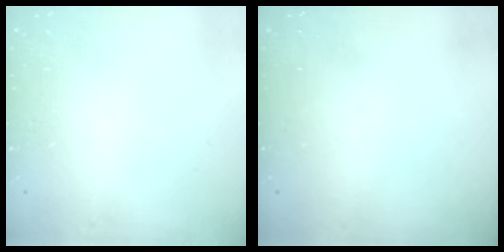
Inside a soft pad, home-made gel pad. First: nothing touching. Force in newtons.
{"total": 0.0}